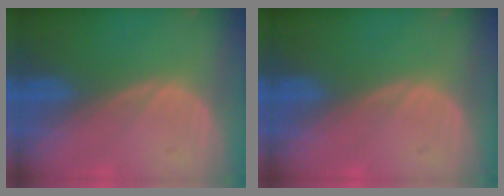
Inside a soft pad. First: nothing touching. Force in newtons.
{"total": 0.0}